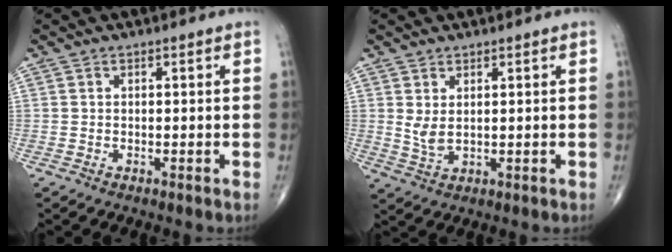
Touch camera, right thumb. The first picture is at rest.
{"total": 3.4, "force": [1.0, 1.4, 2.9], "torque": [-0.058, -0.011, 0.027]}